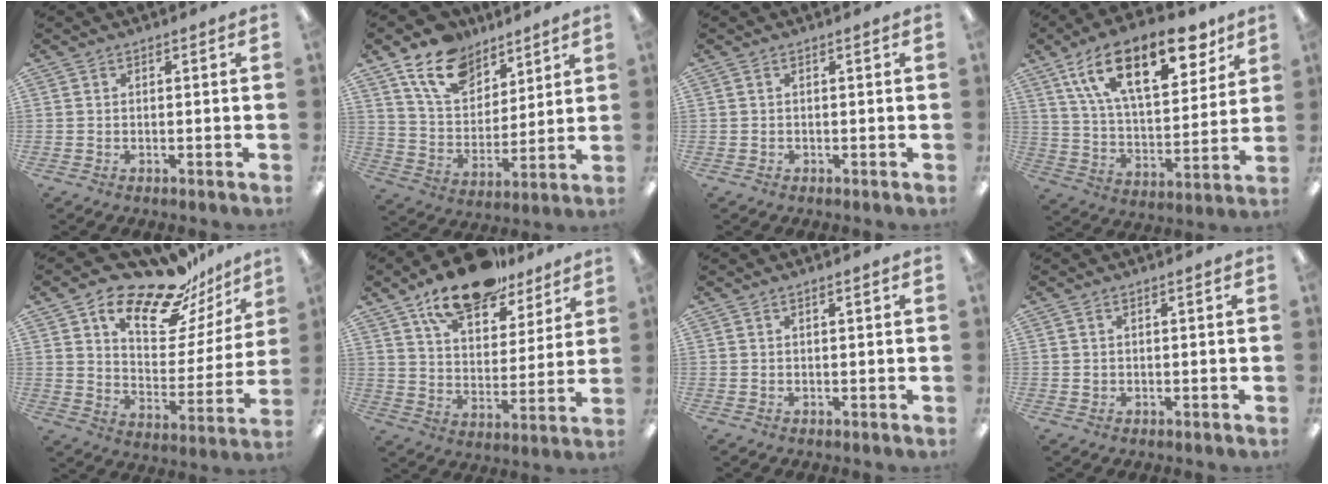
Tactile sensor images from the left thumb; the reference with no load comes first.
{"total": 15.6, "force": [10.4, 9.5, 6.8], "torque": [-0.122, -0.047, 0.196]}
{"total": 0.6, "force": [0.1, 0.4, 0.4], "torque": [-0.009, 0.004, 0.000]}
{"total": 23.0, "force": [13.1, 10.5, 15.7], "torque": [-0.248, -0.051, 0.220]}
{"total": 18.5, "force": [15.4, 6.4, 8.0], "torque": [-0.136, -0.118, 0.265]}
{"total": 15.8, "force": [12.2, 6.5, 7.7], "torque": [-0.125, -0.065, 0.213]}
{"total": 0.9, "force": [0.5, 0.0, 0.8], "torque": [-0.014, 0.000, 0.008]}
{"total": 0.8, "force": [0.3, 0.5, 0.5], "torque": [-0.011, 0.004, 0.005]}